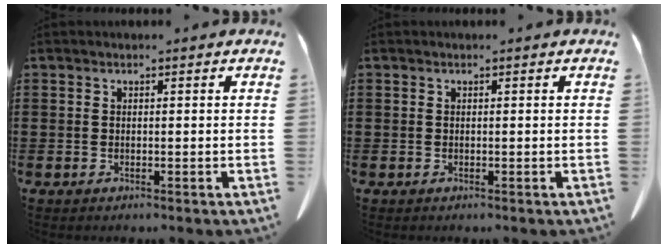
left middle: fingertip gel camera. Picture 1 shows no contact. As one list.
[{"total": 0.0}]